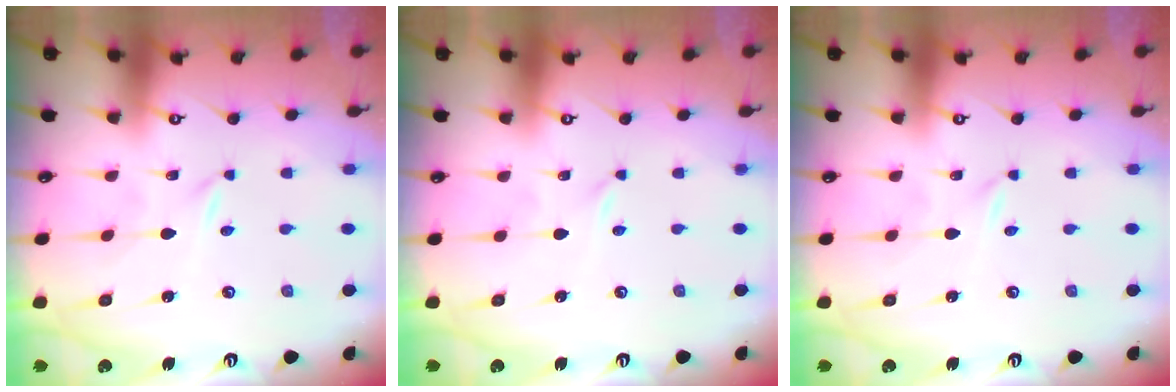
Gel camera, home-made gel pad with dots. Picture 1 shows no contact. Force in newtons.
{"total": 0.0}
{"total": 0.0}